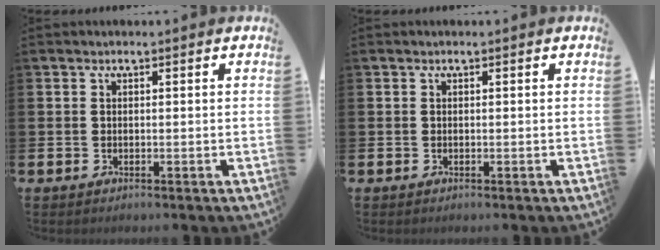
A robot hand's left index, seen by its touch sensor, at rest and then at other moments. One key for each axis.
{"total": 0.0}